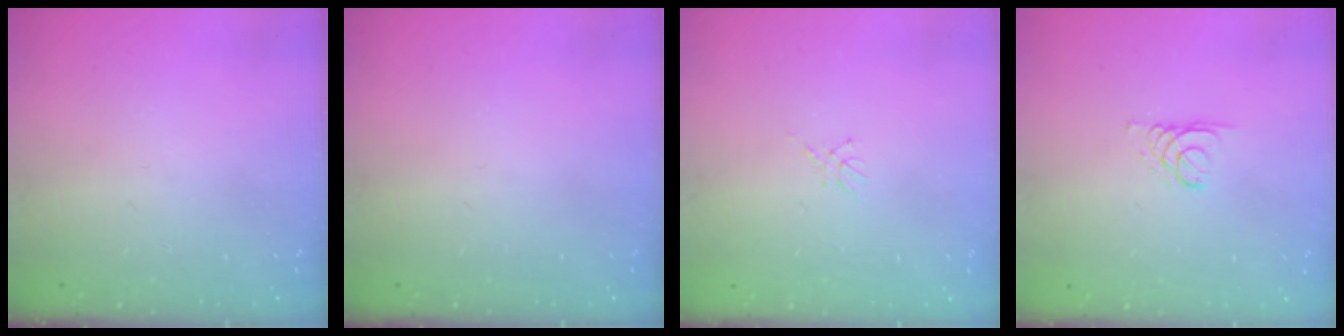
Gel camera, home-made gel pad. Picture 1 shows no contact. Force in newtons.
{"total": 0.0}
{"total": 2.3, "press": 2.2, "slide": 0.3}
{"total": 2.1, "press": 2.1, "slide": 0.2}